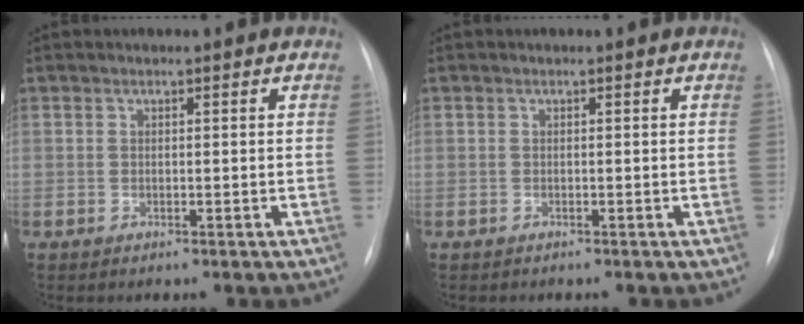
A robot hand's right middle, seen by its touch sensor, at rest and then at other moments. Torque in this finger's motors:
{"motor_torque": [-0.77, 0.29, -0.10, -0.05]}